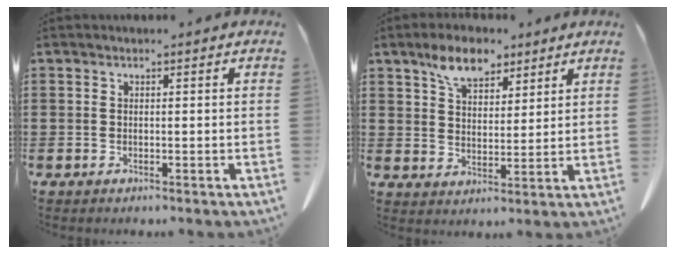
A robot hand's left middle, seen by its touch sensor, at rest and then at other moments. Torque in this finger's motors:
{"motor_torque": [0.60, 0.53, 0.45, 0.06]}